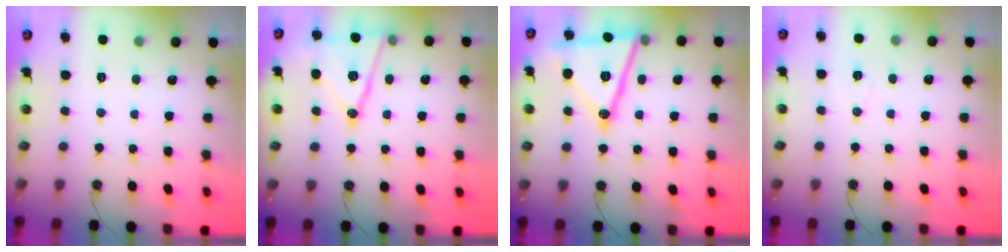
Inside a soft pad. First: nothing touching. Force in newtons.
{"total": 14.6, "press": 14.2, "slide": 3.4}
{"total": 19.0, "press": 18.7, "slide": 3.5}
{"total": 4.8, "press": 3.2, "slide": 3.7}